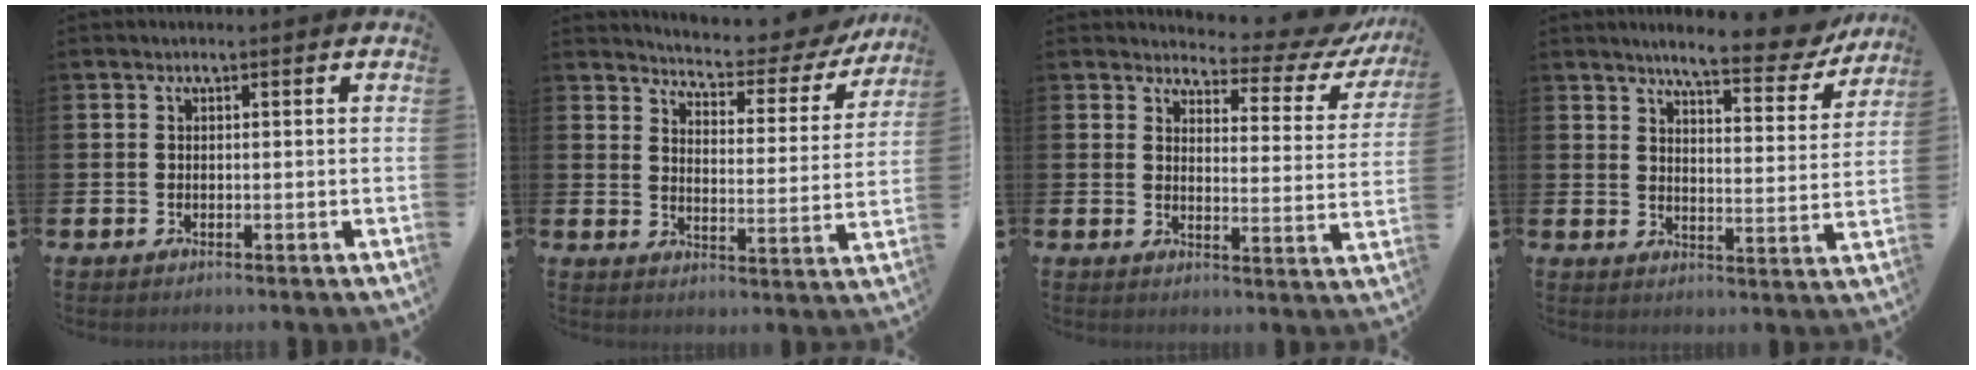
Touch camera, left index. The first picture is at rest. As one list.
[{"total": 5.0, "force": [4.8, 0.9, 1.1], "torque": [-0.040, -0.044, 0.076]}, {"total": 4.7, "force": [4.2, 1.8, 1.0], "torque": [-0.023, -0.048, 0.062]}, {"total": 7.1, "force": [6.4, 1.0, 2.8], "torque": [-0.054, -0.043, 0.106]}]